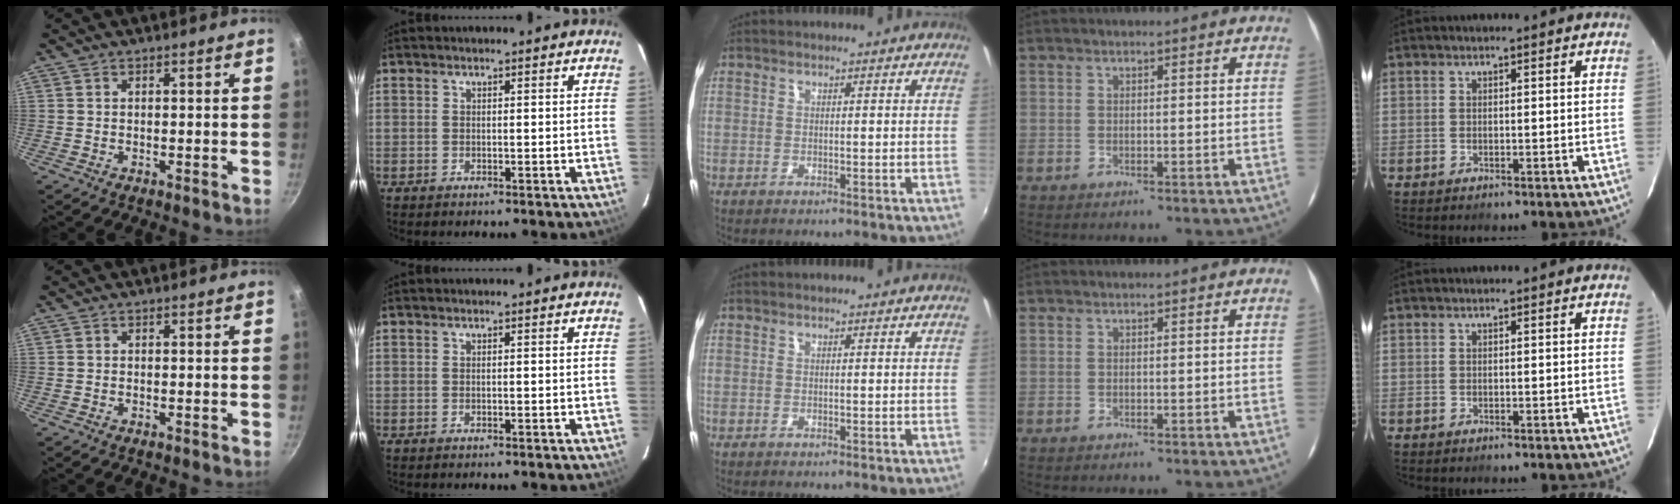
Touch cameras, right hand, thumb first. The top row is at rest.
{}